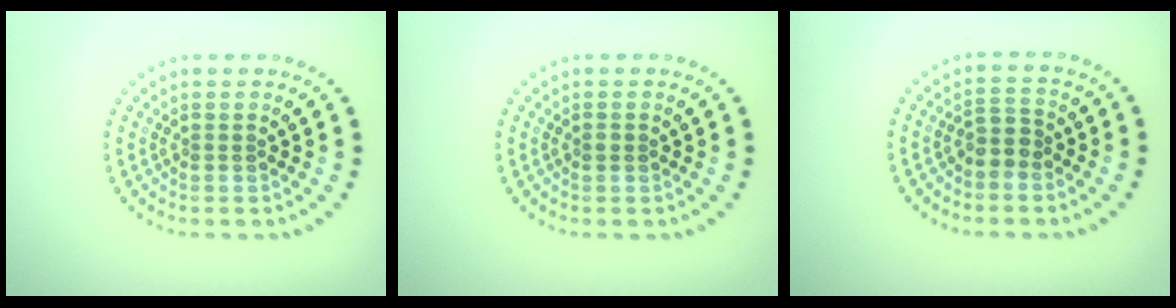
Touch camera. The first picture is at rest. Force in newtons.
{"total": 0.6, "press": 0.6, "slide": 0.1}
{"total": 2.1, "press": 1.9, "slide": 0.9}